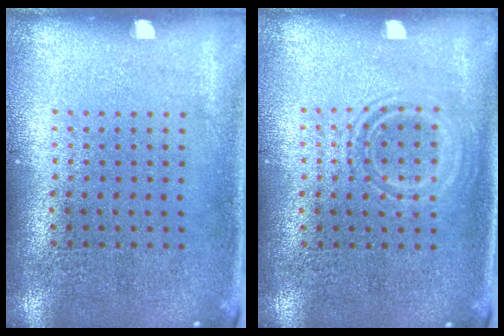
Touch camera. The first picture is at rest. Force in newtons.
{"total": 1.1, "press": 1.0, "slide": 0.5}